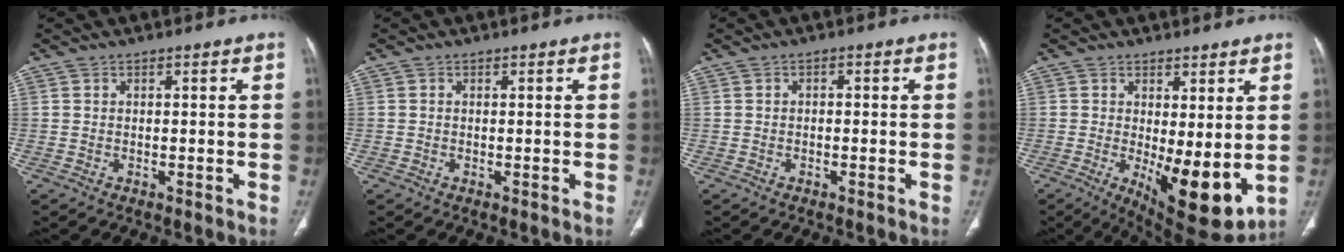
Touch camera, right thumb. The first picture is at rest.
{"total": 0.0}
{"total": 0.8, "force": [-0.2, 0.6, 0.5], "torque": [-0.006, 0.004, -0.007]}
{"total": 11.7, "force": [-1.0, 4.3, 10.8], "torque": [-0.155, -0.029, 0.000]}